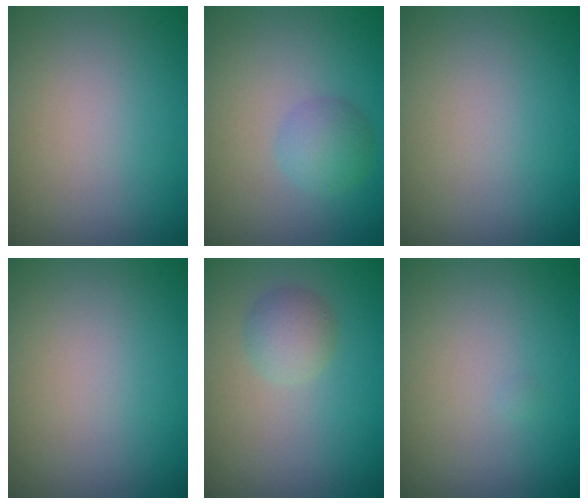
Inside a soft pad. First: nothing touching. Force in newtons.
{"total": 2.3, "press": 2.3, "slide": 0.1}
{"total": 0.0}
{"total": 0.0}
{"total": 2.2, "press": 2.2, "slide": 0.2}
{"total": 0.0}